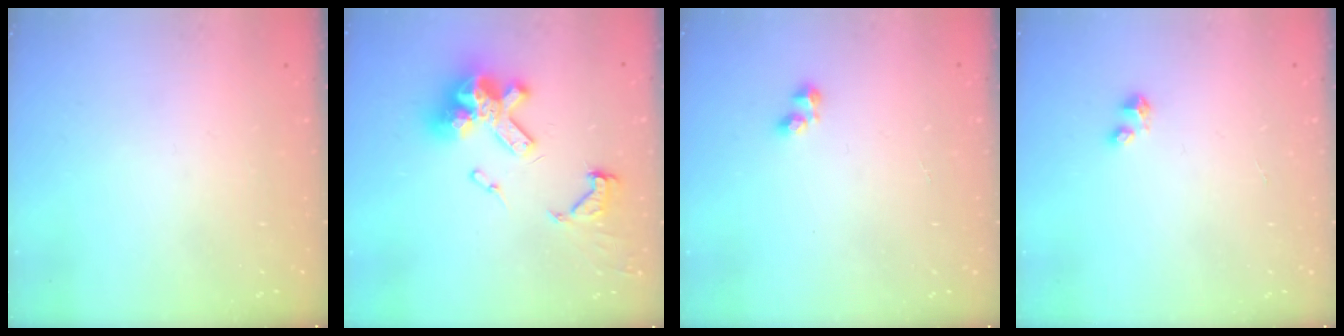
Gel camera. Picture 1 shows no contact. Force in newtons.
{"total": 15.4, "press": 15.3, "slide": 1.5}
{"total": 2.4, "press": 2.3, "slide": 0.9}
{"total": 2.4, "press": 2.4, "slide": 0.1}